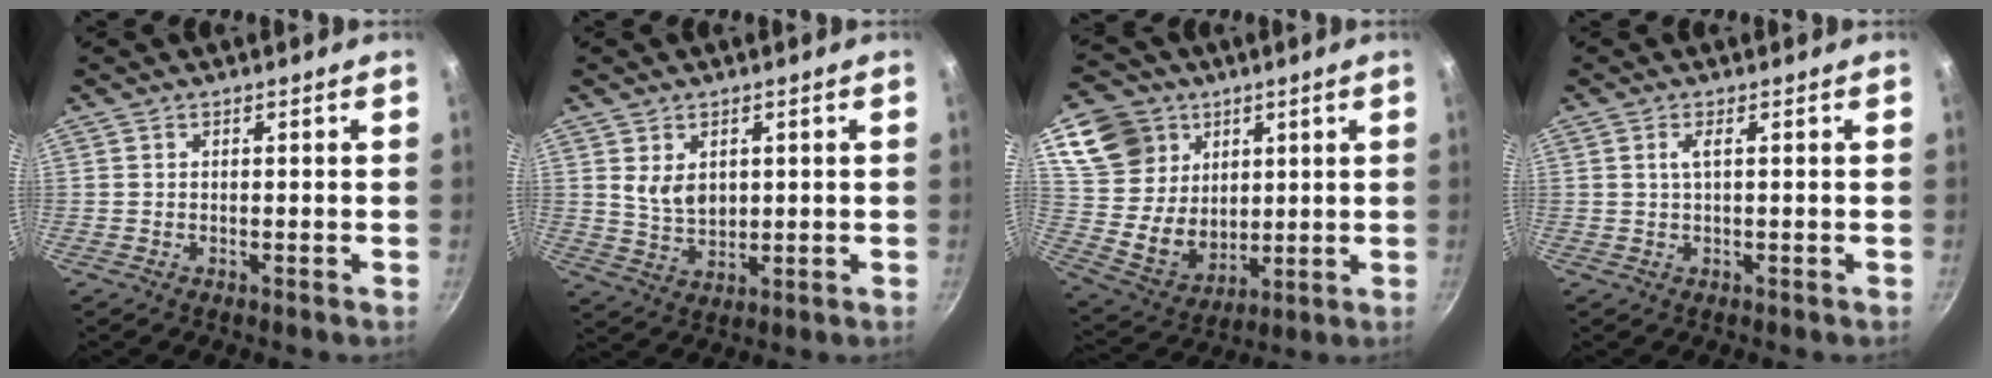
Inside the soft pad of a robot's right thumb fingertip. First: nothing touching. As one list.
[{"total": 5.7, "force": [1.6, 3.9, 3.9], "torque": [-0.056, -0.019, 0.038]}, {"total": 17.9, "force": [7.4, 14.6, 7.2], "torque": [-0.109, -0.025, 0.154]}, {"total": 1.5, "force": [0.3, 0.2, 1.5], "torque": [-0.031, 0.001, 0.010]}]